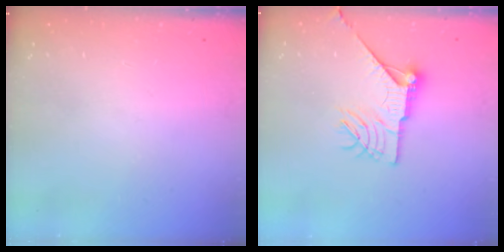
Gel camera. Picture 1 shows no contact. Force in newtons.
{"total": 12.0, "press": 12.0, "slide": 1.1}